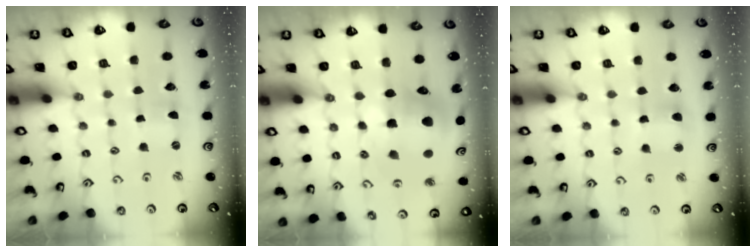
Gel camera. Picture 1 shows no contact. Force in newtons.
{"total": 14.0, "press": 13.8, "slide": 2.2}
{"total": 5.2, "press": 5.1, "slide": 0.7}